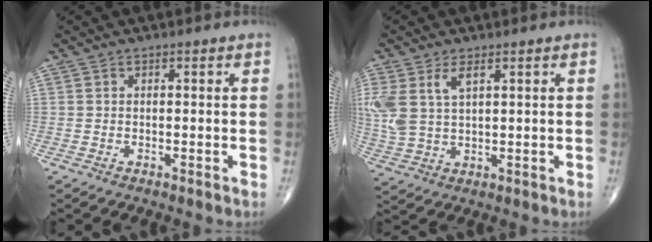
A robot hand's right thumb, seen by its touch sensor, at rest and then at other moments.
{"total": 8.2, "force": [3.3, 4.3, 6.2], "torque": [-0.149, 0.001, 0.074]}